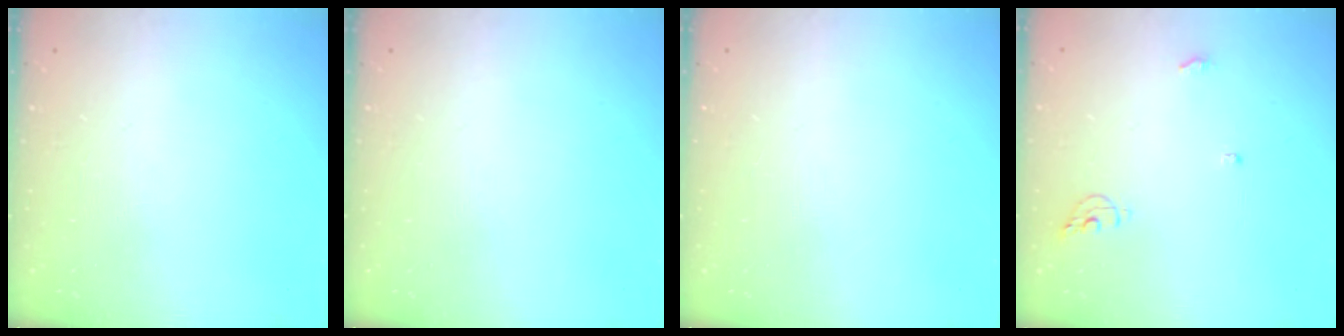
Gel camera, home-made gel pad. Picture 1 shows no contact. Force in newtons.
{"total": 0.0}
{"total": 0.0}
{"total": 5.9, "press": 5.9, "slide": 0.2}